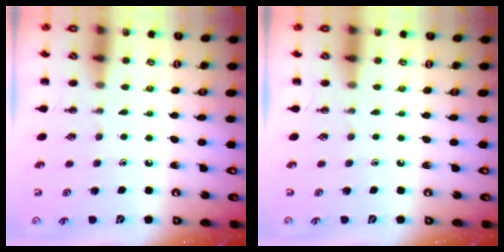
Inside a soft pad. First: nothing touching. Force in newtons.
{"total": 0.0}